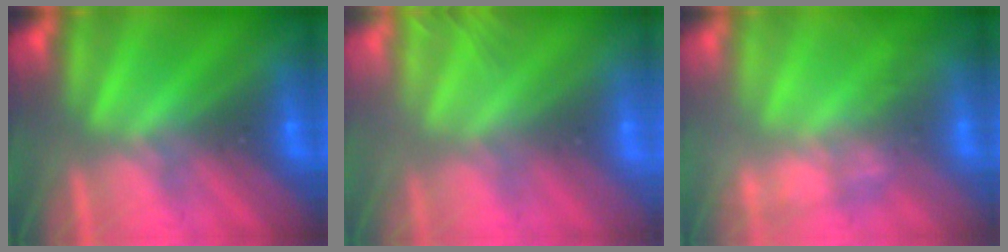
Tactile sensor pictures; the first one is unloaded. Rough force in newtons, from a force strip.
{"total": 7.8}
{"total": 2.7}